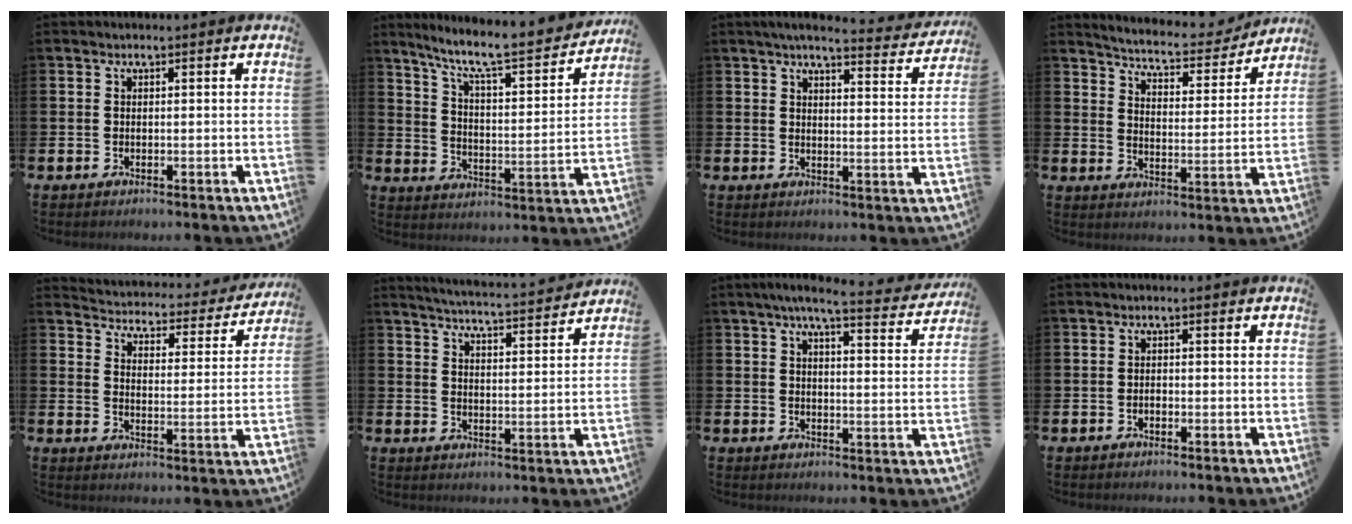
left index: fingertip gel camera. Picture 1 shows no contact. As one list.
[{"total": 8.5, "force": [7.4, 1.1, 4.0], "torque": [-0.095, -0.057, 0.118]}, {"total": 4.6, "force": [4.2, 0.4, 1.8], "torque": [-0.035, -0.025, 0.067]}, {"total": 5.7, "force": [5.6, 0.7, 0.9], "torque": [-0.042, -0.046, 0.092]}, {"total": 3.5, "force": [3.3, 0.9, 0.4], "torque": [-0.025, -0.035, 0.046]}, {"total": 4.9, "force": [4.9, -0.3, 0.8], "torque": [-0.029, -0.042, 0.081]}, {"total": 5.8, "force": [5.1, 0.5, 2.8], "torque": [-0.049, -0.028, 0.083]}, {"total": 0.8, "force": [-0.5, 0.5, 0.3], "torque": [-0.014, 0.003, -0.010]}]